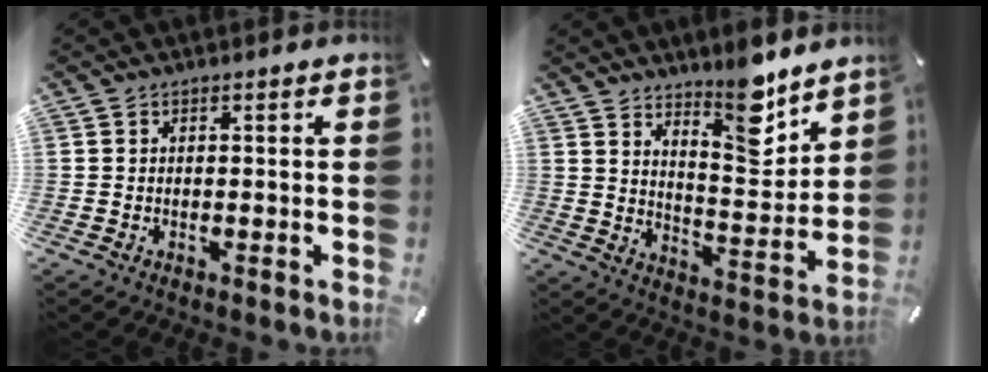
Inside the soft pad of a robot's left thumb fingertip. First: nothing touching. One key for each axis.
{"total": 12.2, "fx": 9.9, "fy": 4.0, "fz": 5.9, "tx": -0.068, "ty": -0.084, "tz": 0.171}